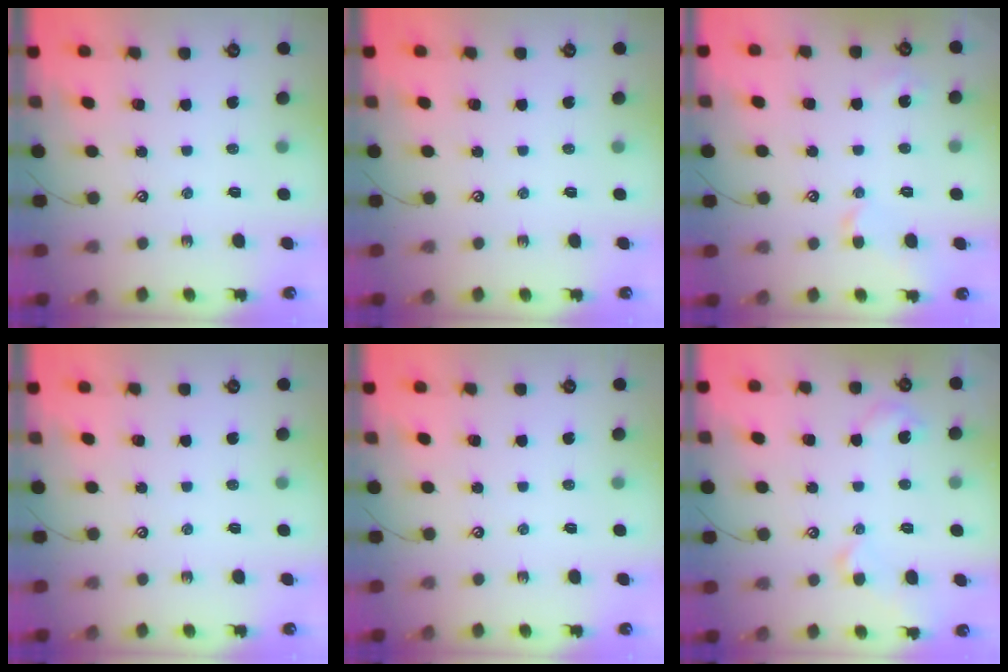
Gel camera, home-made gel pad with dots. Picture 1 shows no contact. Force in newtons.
{"total": 0.0}
{"total": 2.3, "press": 2.3, "slide": 0.6}
{"total": 0.0}
{"total": 0.0}
{"total": 2.1, "press": 2.1, "slide": 0.1}